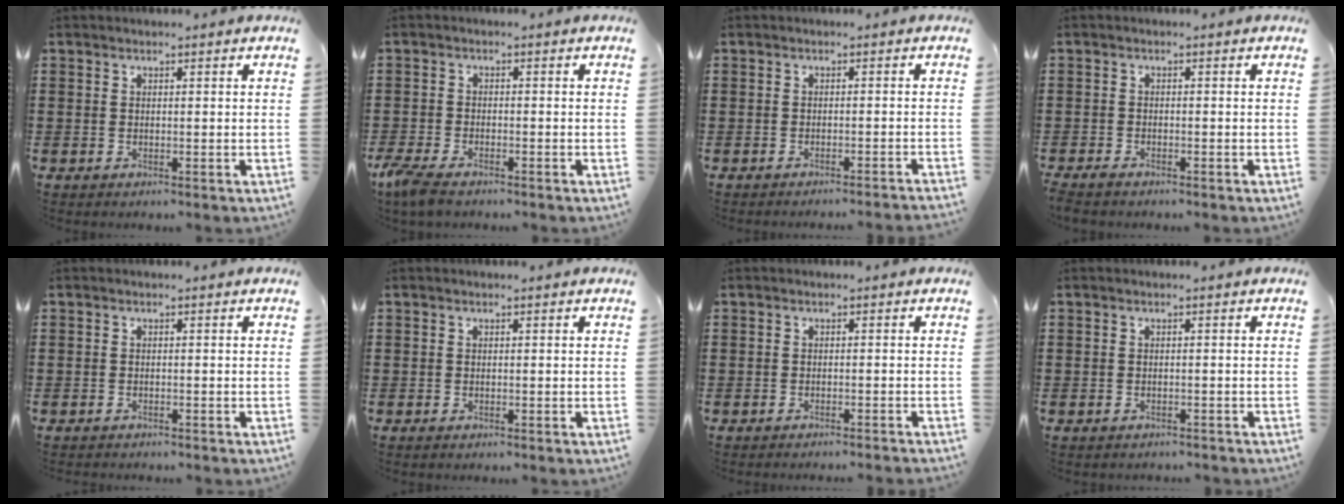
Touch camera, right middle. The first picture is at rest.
{"total": 3.3, "force": [-2.7, 0.8, 1.6], "torque": [-0.057, -0.009, -0.061]}
{"total": 1.2, "force": [-1.1, -0.6, 0.3], "torque": [-0.003, 0.002, -0.021]}
{"total": 1.2, "force": [-1.1, 0.3, 0.3], "torque": [-0.018, -0.003, -0.024]}
{"total": 0.5, "force": [-0.5, -0.2, -0.1], "torque": [0.001, -0.001, -0.010]}
{"total": 0.0}
{"total": 0.9, "force": [-0.8, -0.4, 0.1], "torque": [-0.003, 0.000, -0.015]}
{"total": 0.5, "force": [-0.5, -0.1, 0.0], "torque": [-0.001, -0.001, -0.011]}